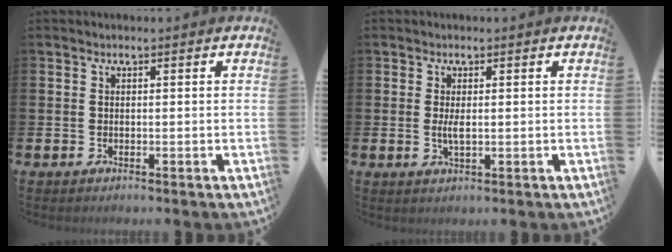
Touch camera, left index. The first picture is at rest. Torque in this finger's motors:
{"motor_torque": [0.63, 0.30, 0.08, 0.09]}